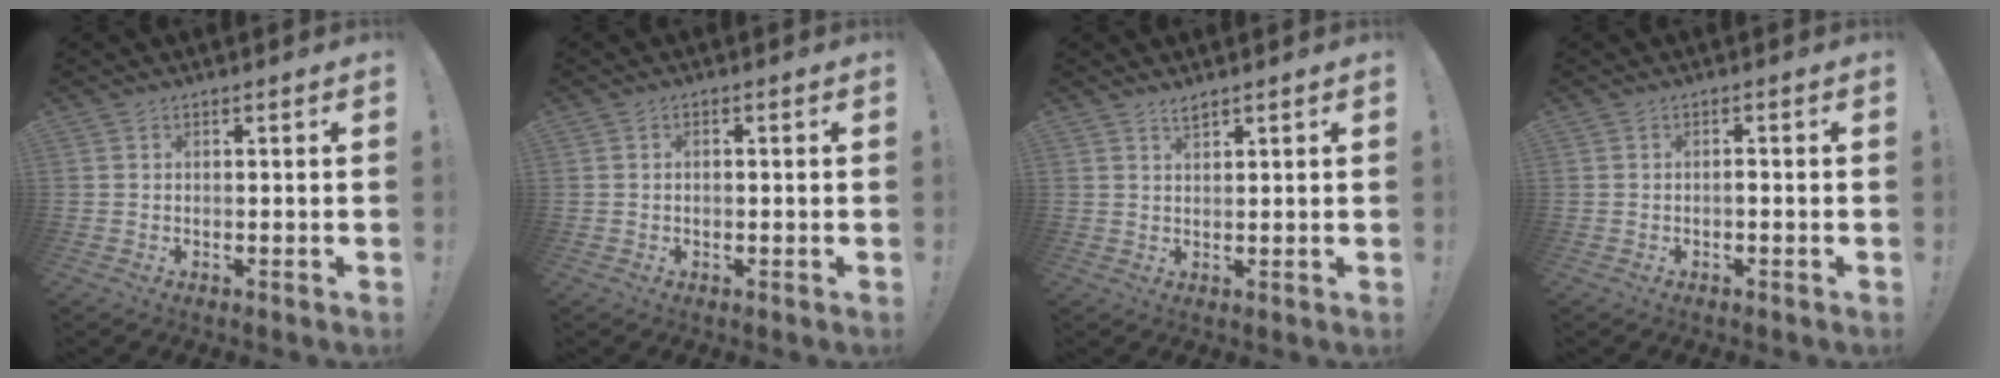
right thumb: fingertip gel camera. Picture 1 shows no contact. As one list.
[{"total": 1.0, "force": [-0.3, 0.7, 0.7], "torque": [-0.013, 0.003, -0.006]}, {"total": 2.1, "force": [1.8, 0.4, 1.0], "torque": [-0.011, -0.010, 0.031]}, {"total": 1.0, "force": [-0.7, 0.2, 0.6], "torque": [-0.011, 0.002, -0.013]}]